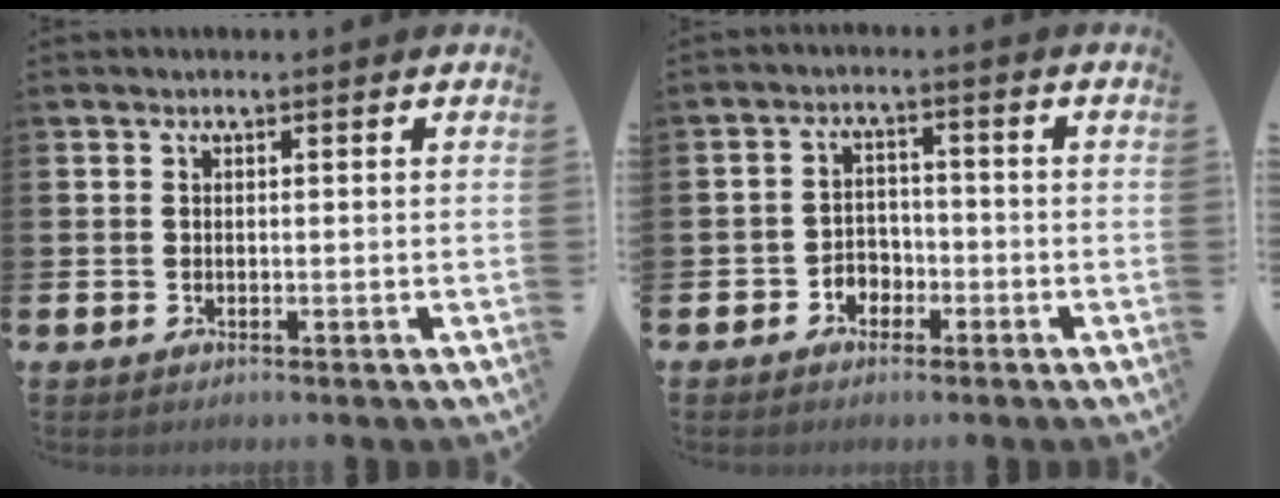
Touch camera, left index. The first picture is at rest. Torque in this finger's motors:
{"motor_torque": [0.49, 0.17, 0.07, 0.05]}